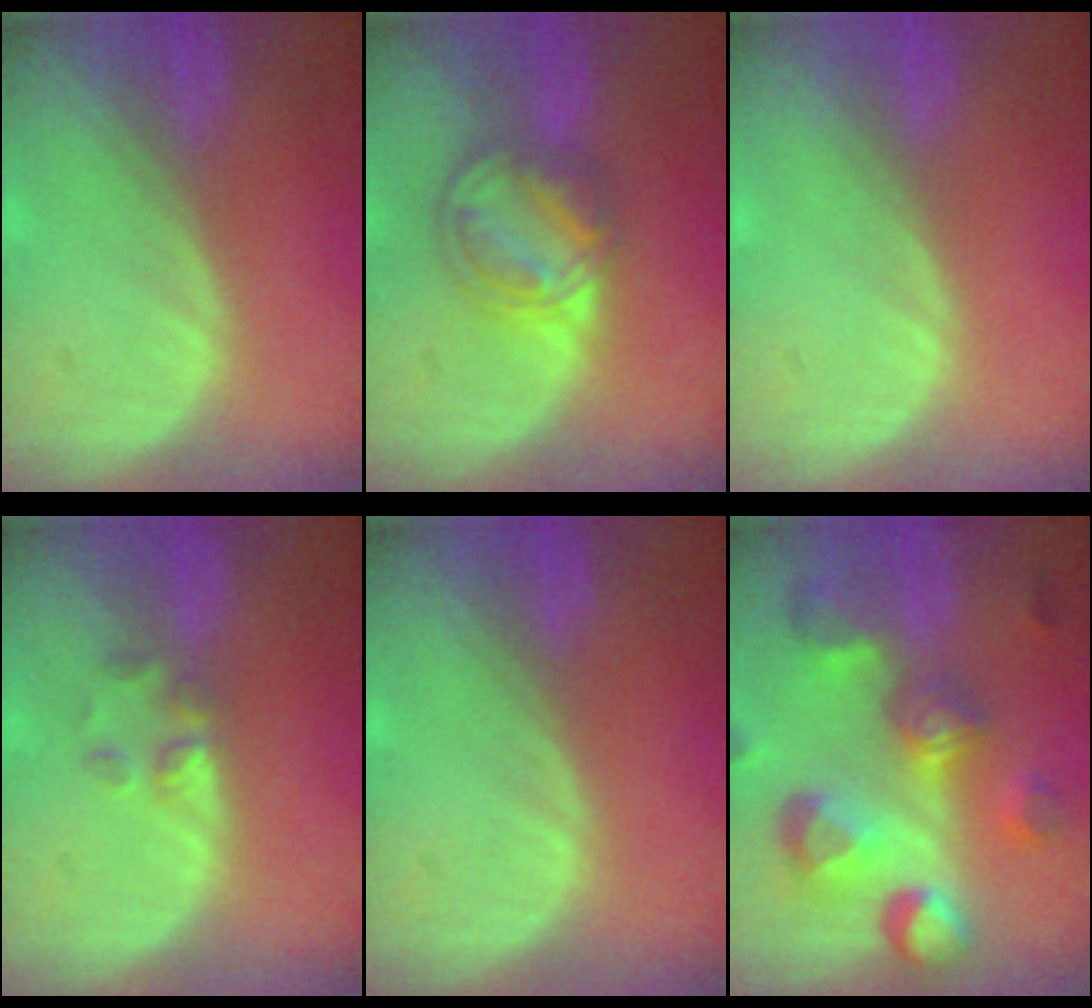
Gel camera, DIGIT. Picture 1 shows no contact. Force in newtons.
{"total": 8.0, "press": 6.9, "slide": 4.0}
{"total": 0.0}
{"total": 2.3, "press": 2.2, "slide": 0.8}
{"total": 0.0}
{"total": 11.2, "press": 10.0, "slide": 5.0}